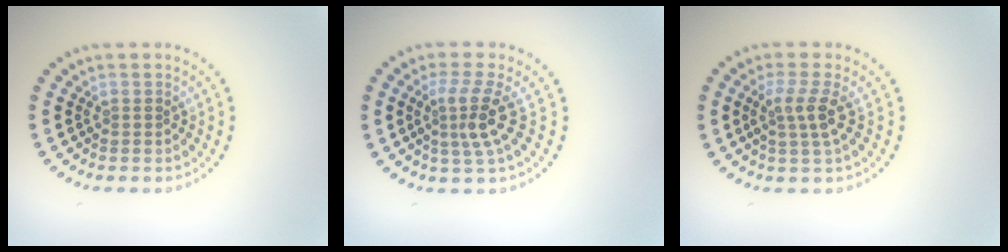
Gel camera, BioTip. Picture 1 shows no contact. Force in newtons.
{"total": 3.2, "press": 2.3, "slide": 2.3}
{"total": 2.4, "press": 1.9, "slide": 1.5}